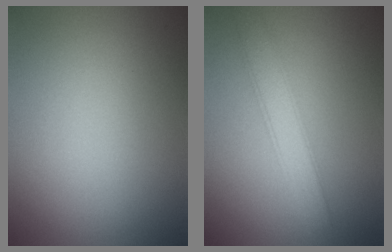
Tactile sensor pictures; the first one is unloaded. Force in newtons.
{"total": 3.3, "press": 3.3, "slide": 0.2}